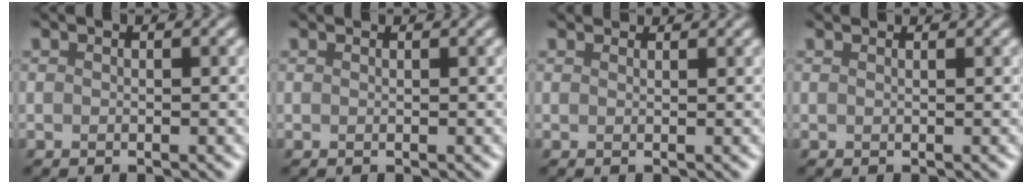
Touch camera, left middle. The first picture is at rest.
{"total": 0.8, "force": [0.6, 0.4, 0.3], "torque": [0.006, 0.008, 0.000]}
{"total": 2.4, "force": [2.2, 0.6, 0.7], "torque": [-0.002, 0.016, 0.015]}
{"total": 1.3, "force": [1.1, 0.4, 0.5], "torque": [0.003, 0.012, 0.003]}